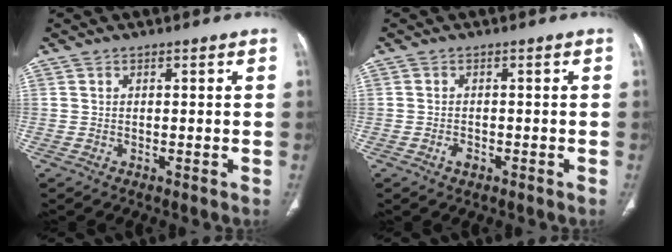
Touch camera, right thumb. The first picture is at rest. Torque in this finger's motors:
{"motor_torque": [0.63, 0.42, -0.23, -0.09, -0.01]}